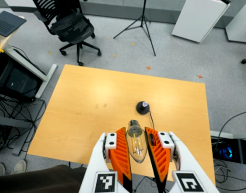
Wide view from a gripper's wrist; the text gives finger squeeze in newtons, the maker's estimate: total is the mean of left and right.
{"total": 12.4, "left": 13.2, "right": 11.5}